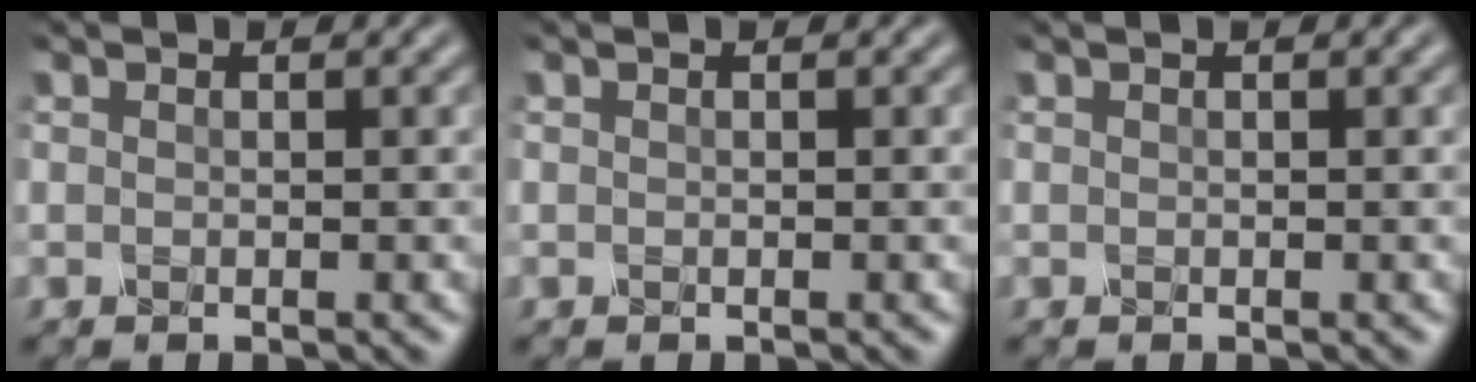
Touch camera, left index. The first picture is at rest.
{"total": 0.0}
{"total": 0.7, "force": [0.3, 0.2, 0.6], "torque": [-0.009, 0.002, 0.003]}